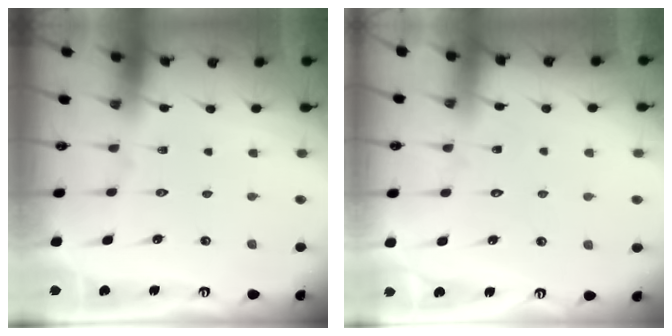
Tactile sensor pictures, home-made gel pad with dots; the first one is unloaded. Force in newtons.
{"total": 5.4, "press": 5.3, "slide": 0.6}